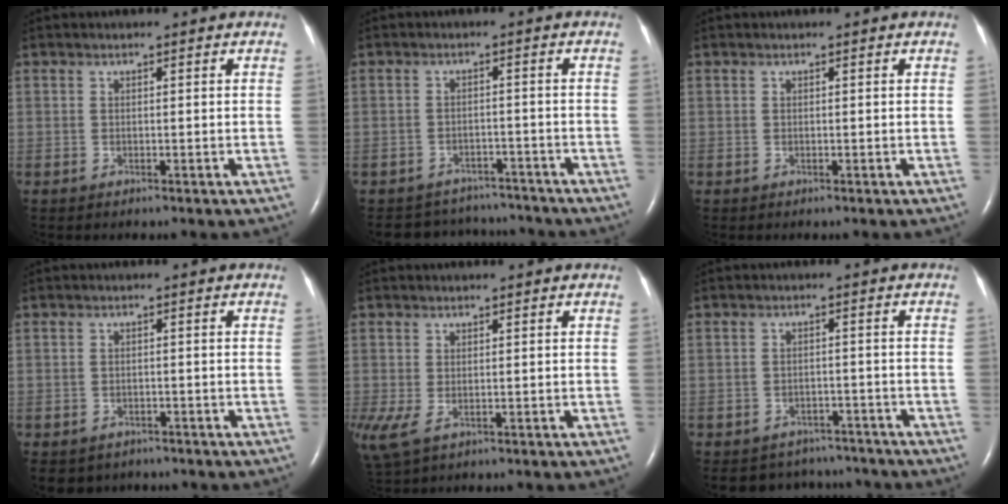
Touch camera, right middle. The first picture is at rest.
{"total": 7.8, "force": [-7.4, 2.4, -0.4], "torque": [0.008, 0.017, -0.097]}
{"total": 0.0}
{"total": 4.2, "force": [-3.3, 2.5, 0.3], "torque": [0.003, 0.004, -0.044]}
{"total": 4.2, "force": [-1.1, 2.0, 3.5], "torque": [-0.086, -0.016, -0.014]}
{"total": 6.9, "force": [-6.3, 2.7, -0.3], "torque": [0.011, 0.017, -0.078]}